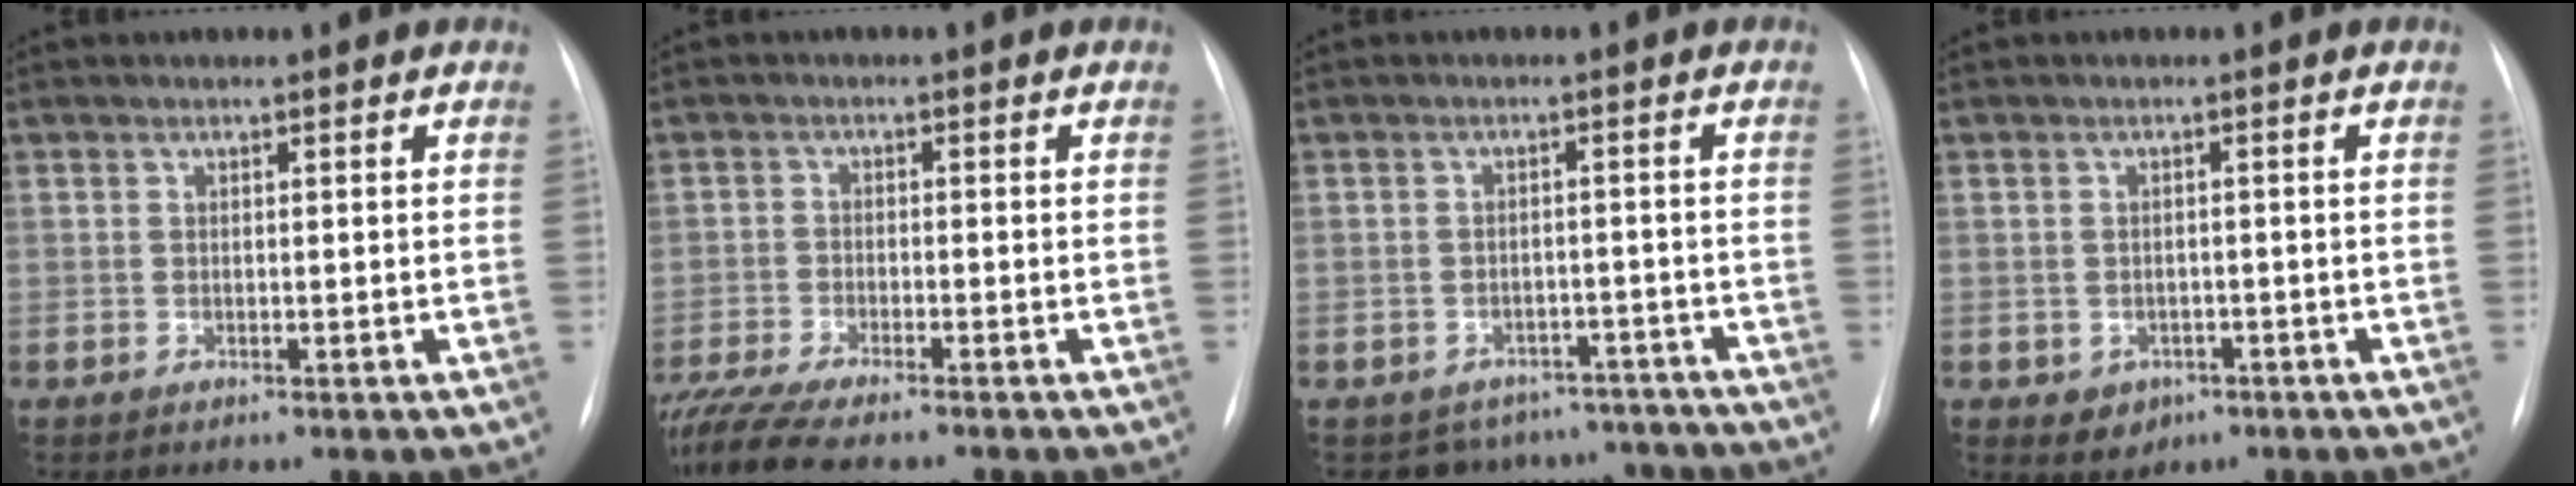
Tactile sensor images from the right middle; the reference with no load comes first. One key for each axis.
{"total": 9.4, "fx": -8.1, "fy": 0.7, "fz": 4.7, "tx": -0.083, "ty": -0.018, "tz": -0.133}
{"total": 8.7, "fx": -7.4, "fy": 4.5, "fz": -0.4, "tx": 0.021, "ty": 0.028, "tz": -0.082}
{"total": 3.1, "fx": -1.3, "fy": 2.7, "fz": 1.0, "tx": -0.011, "ty": 0.005, "tz": -0.007}